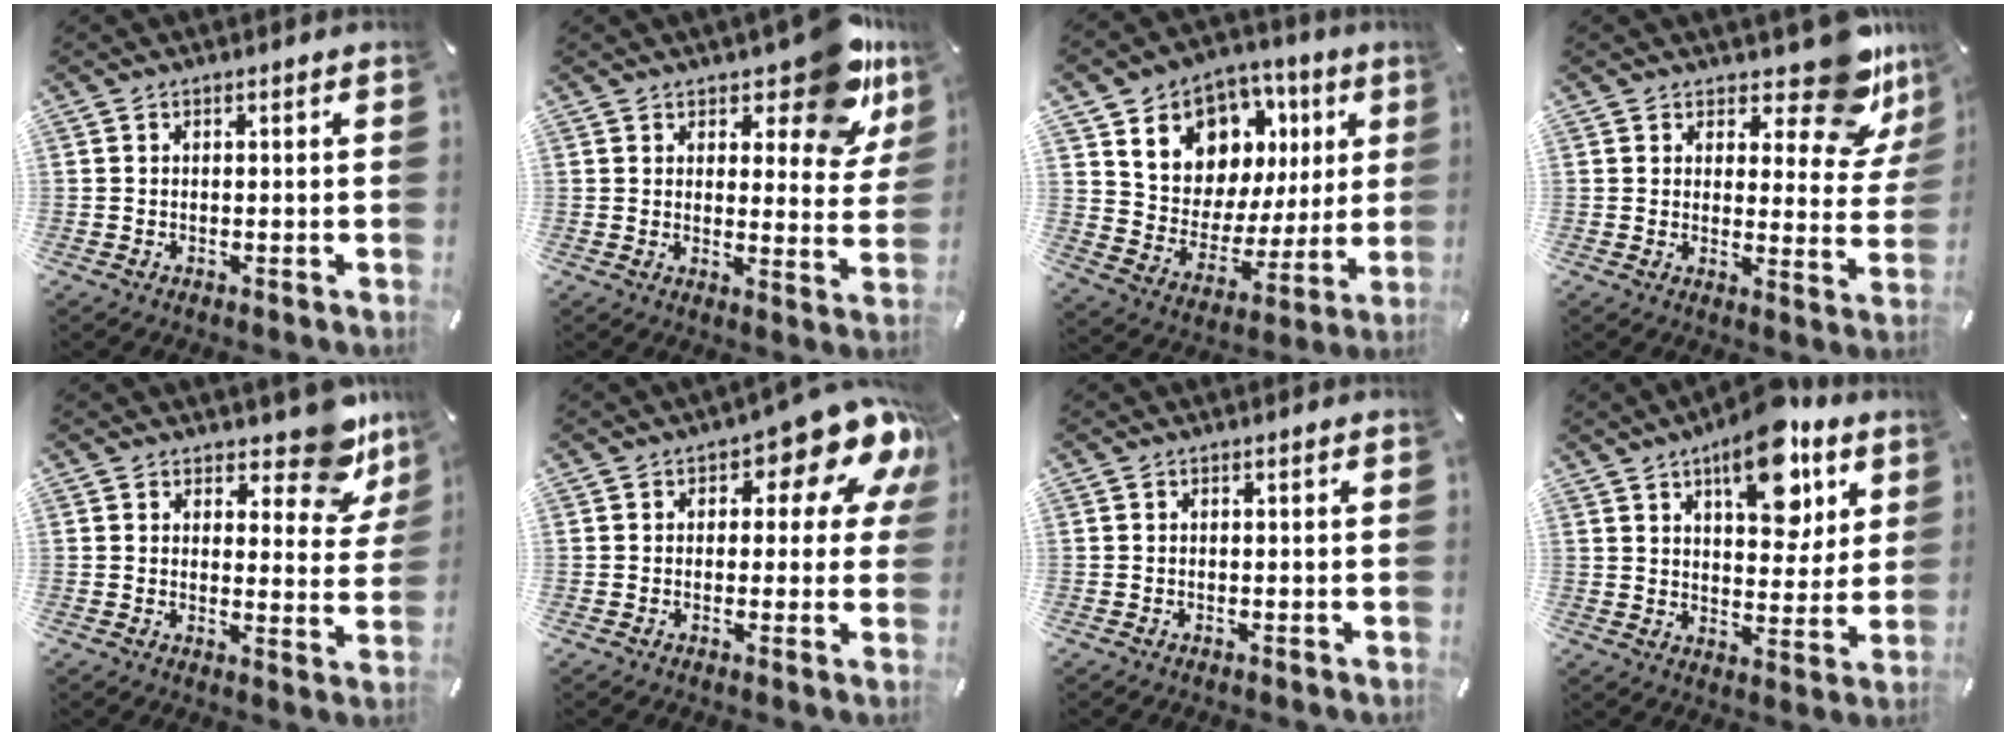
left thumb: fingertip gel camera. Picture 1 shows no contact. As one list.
[{"total": 13.0, "force": [9.5, 5.2, 7.3], "torque": [-0.078, -0.070, 0.162]}, {"total": 11.5, "force": [6.2, 9.3, 2.7], "torque": [-0.050, -0.059, 0.117]}, {"total": 14.1, "force": [10.0, 5.3, 8.4], "torque": [-0.101, -0.076, 0.168]}, {"total": 10.9, "force": [8.5, 4.6, 5.1], "torque": [-0.045, -0.069, 0.146]}, {"total": 11.9, "force": [6.1, 5.3, 8.8], "torque": [-0.107, -0.047, 0.102]}, {"total": 0.0}, {"total": 16.2, "force": [9.1, 7.8, 10.9], "torque": [-0.139, -0.041, 0.148]}]